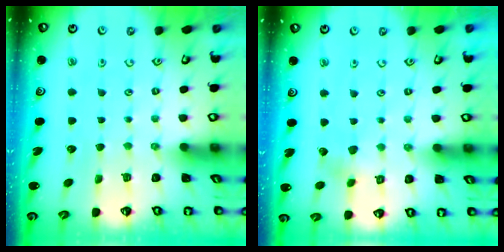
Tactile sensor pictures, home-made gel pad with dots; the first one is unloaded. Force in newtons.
{"total": 2.9, "press": 2.9, "slide": 0.3}